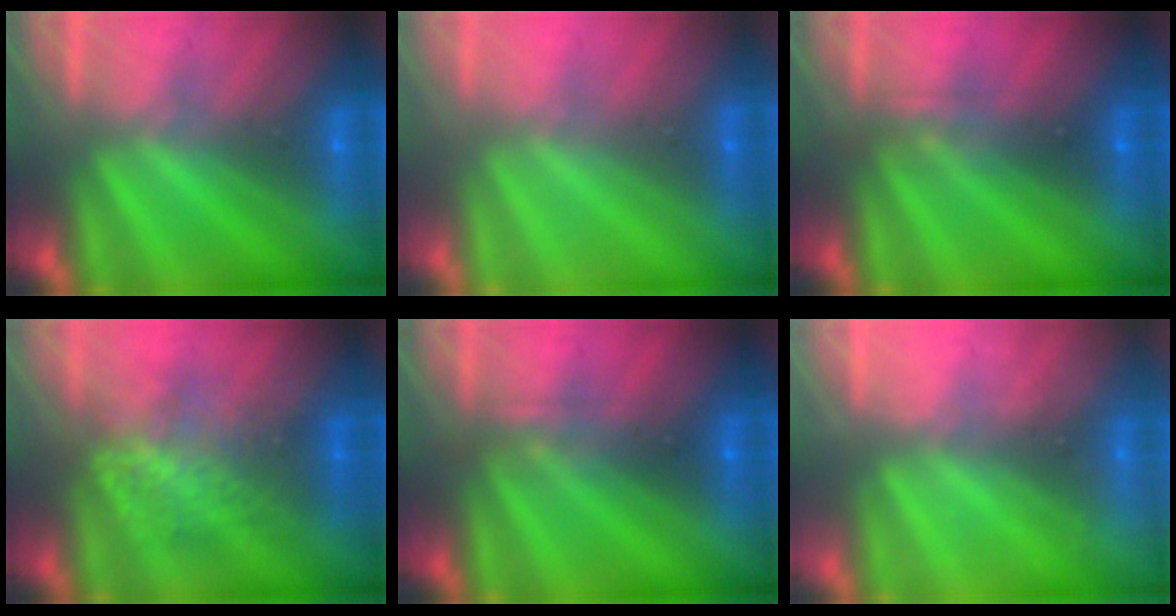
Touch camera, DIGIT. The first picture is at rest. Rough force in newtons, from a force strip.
{"total": 3.2}
{"total": 2.3}
{"total": 2.3}
{"total": 2.3}
{"total": 2.1}